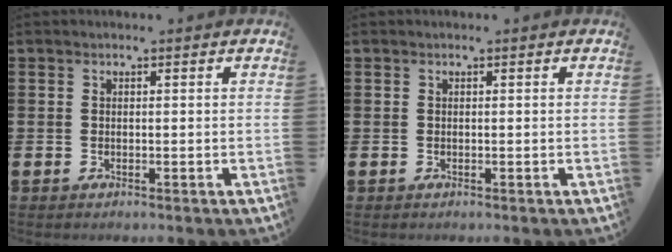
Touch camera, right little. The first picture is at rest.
{"total": 0.0}